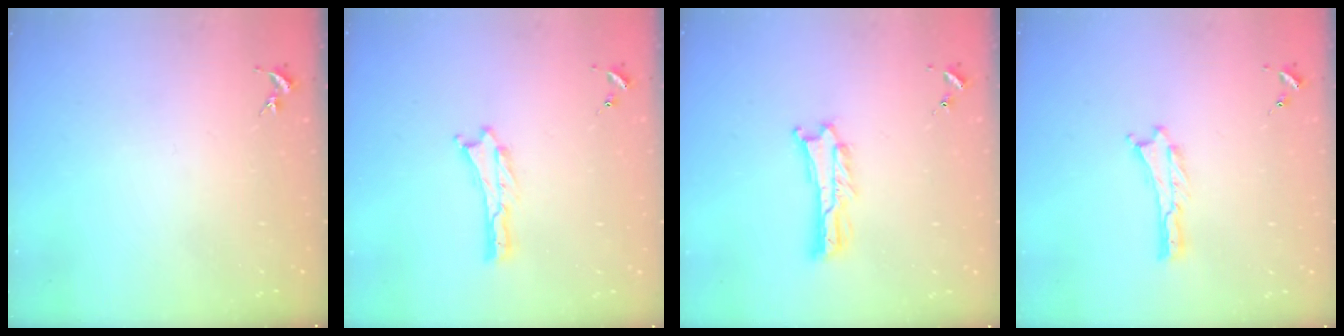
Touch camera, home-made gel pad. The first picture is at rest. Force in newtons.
{"total": 0.0}
{"total": 1.1, "press": 1.1, "slide": 0.2}
{"total": 0.0}